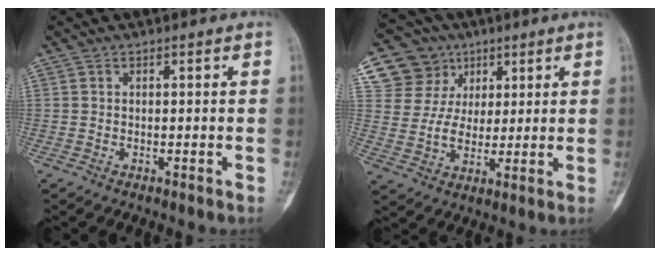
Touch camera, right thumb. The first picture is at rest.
{"total": 13.2, "force": [6.1, 11.3, 3.1], "torque": [-0.024, -0.007, 0.117]}